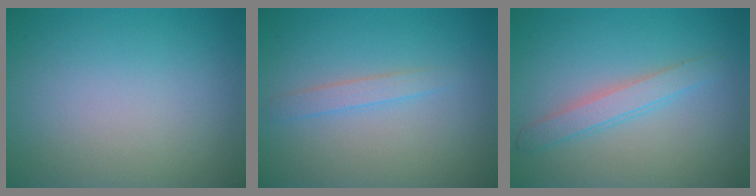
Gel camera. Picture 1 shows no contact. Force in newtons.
{"total": 1.4, "press": 1.4, "slide": 0.1}
{"total": 2.2, "press": 2.2, "slide": 0.1}